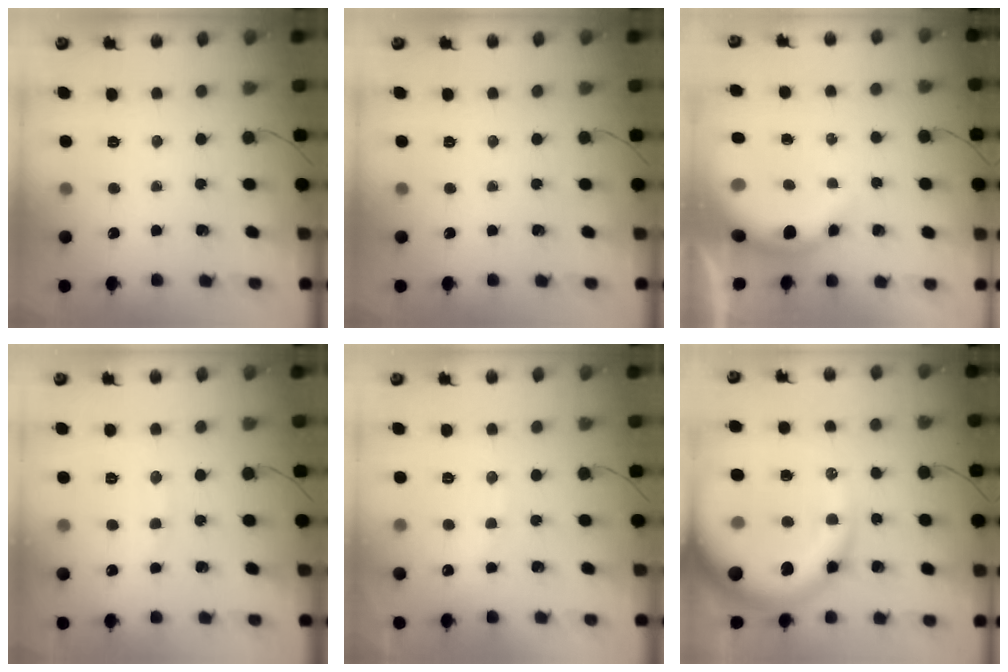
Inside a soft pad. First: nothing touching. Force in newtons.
{"total": 0.0}
{"total": 7.5, "press": 7.3, "slide": 1.6}
{"total": 7.0, "press": 6.9, "slide": 0.9}
{"total": 7.5, "press": 7.4, "slide": 1.3}
{"total": 20.6, "press": 20.1, "slide": 4.5}